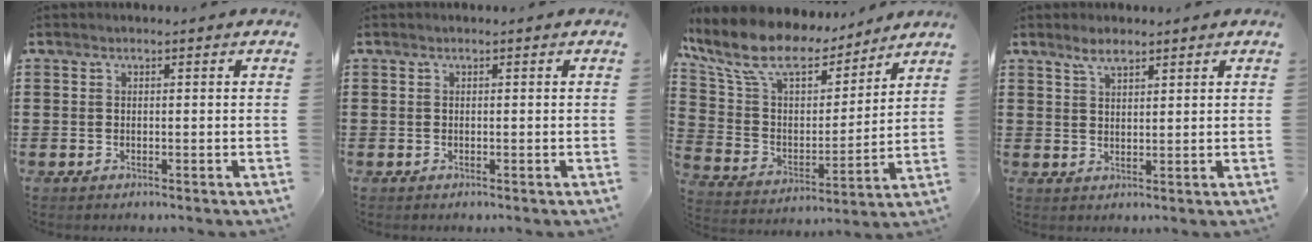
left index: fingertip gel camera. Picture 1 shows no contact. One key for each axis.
{"total": 0.0}
{"total": 12.1, "fx": 9.4, "fy": 4.4, "fz": 6.2, "tx": -0.161, "ty": -0.052, "tz": 0.166}
{"total": 3.1, "fx": 2.3, "fy": 0.9, "fz": 1.9, "tx": -0.042, "ty": 0.003, "tz": 0.042}